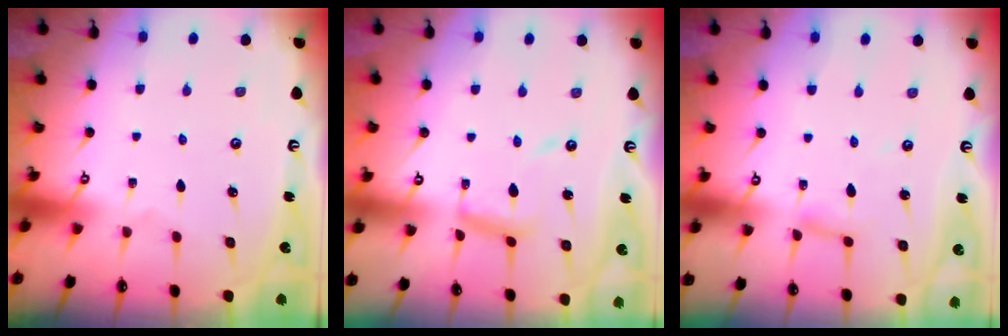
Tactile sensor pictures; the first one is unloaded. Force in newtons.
{"total": 10.5, "press": 10.5, "slide": 1.0}
{"total": 2.8, "press": 2.8, "slide": 0.2}